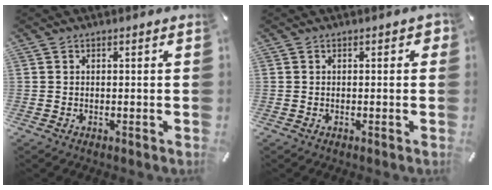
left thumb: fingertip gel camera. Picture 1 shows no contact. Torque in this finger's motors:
{"motor_torque": [-0.04, -0.01, -0.04, -0.02, -0.01]}